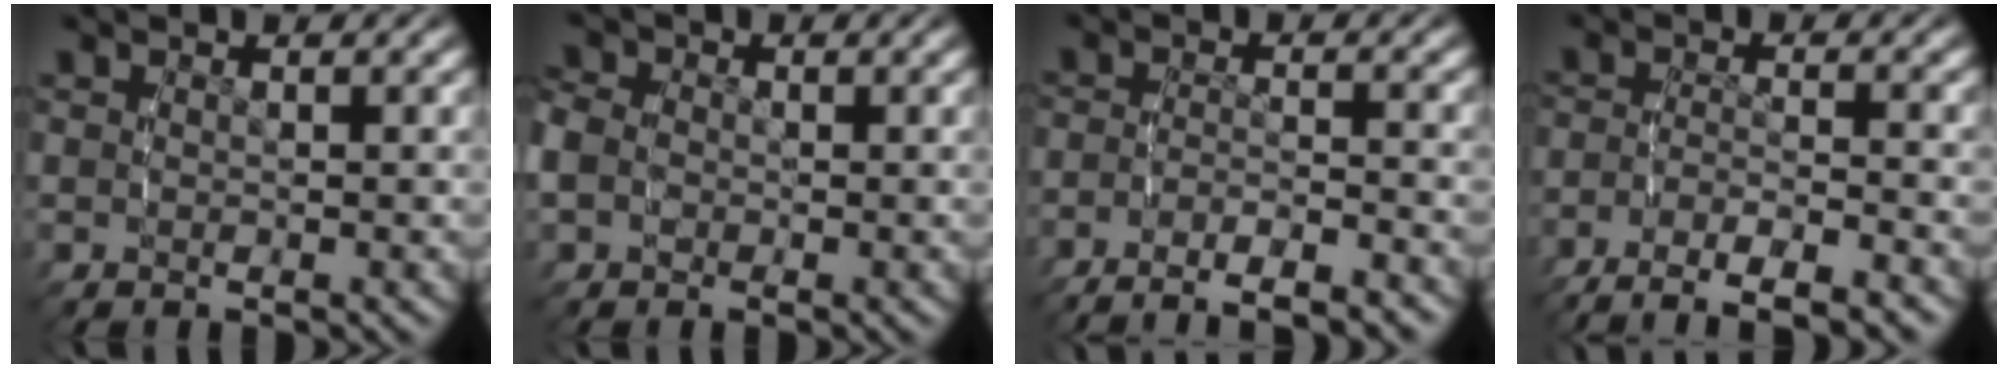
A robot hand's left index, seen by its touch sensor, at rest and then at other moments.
{"total": 3.9, "force": [-0.4, 3.6, 1.4], "torque": [-0.049, -0.005, -0.012]}
{"total": 6.5, "force": [-5.7, 2.0, 2.3], "torque": [-0.041, -0.013, -0.092]}
{"total": 7.7, "force": [-6.5, 2.4, 3.3], "torque": [-0.057, -0.018, -0.098]}